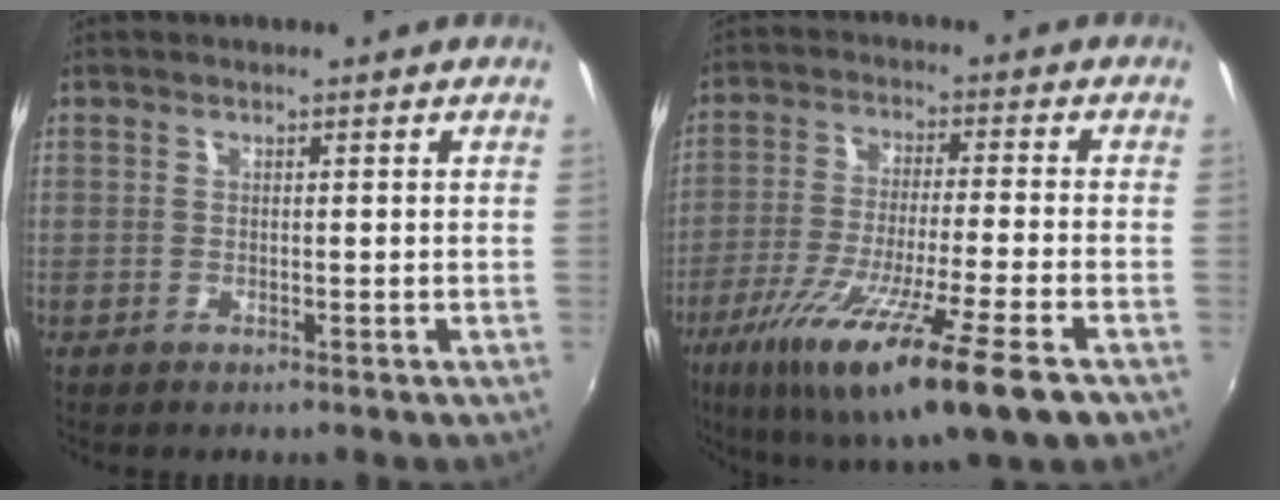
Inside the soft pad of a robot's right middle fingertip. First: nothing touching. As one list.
[{"total": 19.0, "force": [-10.7, 1.0, 15.7], "torque": [-0.294, -0.067, -0.183]}]